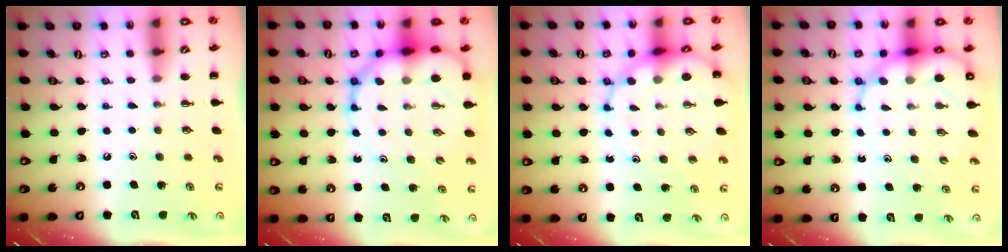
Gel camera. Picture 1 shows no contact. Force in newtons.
{"total": 16.1, "press": 15.4, "slide": 4.5}
{"total": 11.9, "press": 11.6, "slide": 2.5}
{"total": 10.3, "press": 9.9, "slide": 2.8}